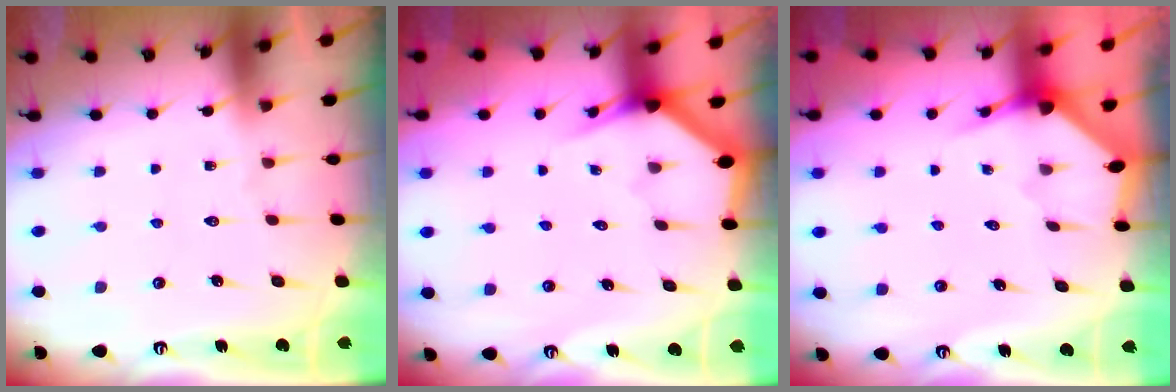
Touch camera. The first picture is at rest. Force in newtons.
{"total": 3.1, "press": 3.1, "slide": 0.1}
{"total": 2.9, "press": 2.9, "slide": 0.3}